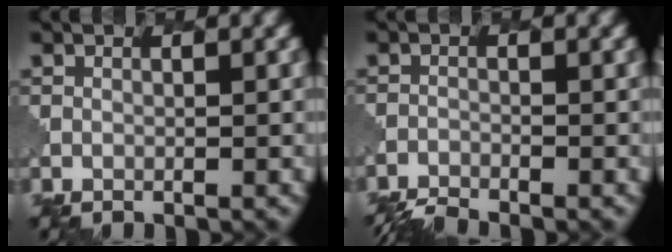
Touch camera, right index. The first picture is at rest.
{"total": 3.2, "force": [-3.1, 0.3, 0.6], "torque": [-0.018, -0.015, -0.055]}